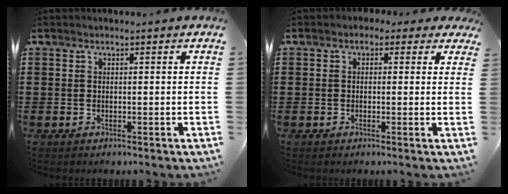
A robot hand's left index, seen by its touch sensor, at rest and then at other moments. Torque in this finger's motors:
{"motor_torque": [2.14, 0.00, 0.31, -0.06]}